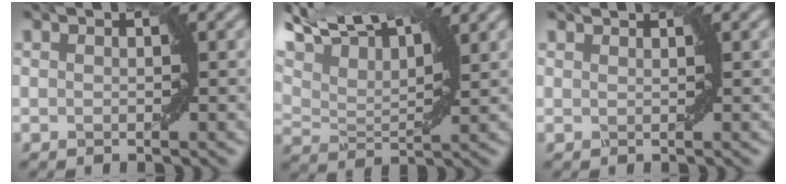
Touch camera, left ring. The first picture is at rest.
{"total": 10.3, "force": [7.0, 3.6, 6.7], "torque": [-0.136, 0.048, 0.111]}
{"total": 1.0, "force": [1.0, -0.1, 0.1], "torque": [-0.003, -0.003, 0.013]}